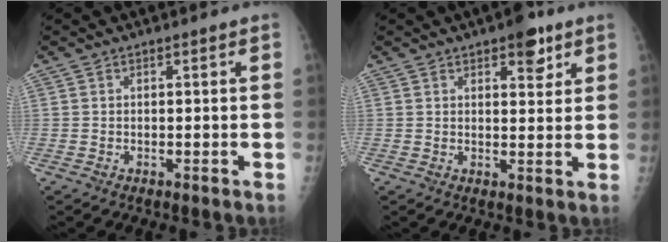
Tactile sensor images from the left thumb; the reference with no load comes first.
{"total": 5.7, "force": [3.4, 2.7, 3.7], "torque": [-0.026, -0.015, 0.040]}